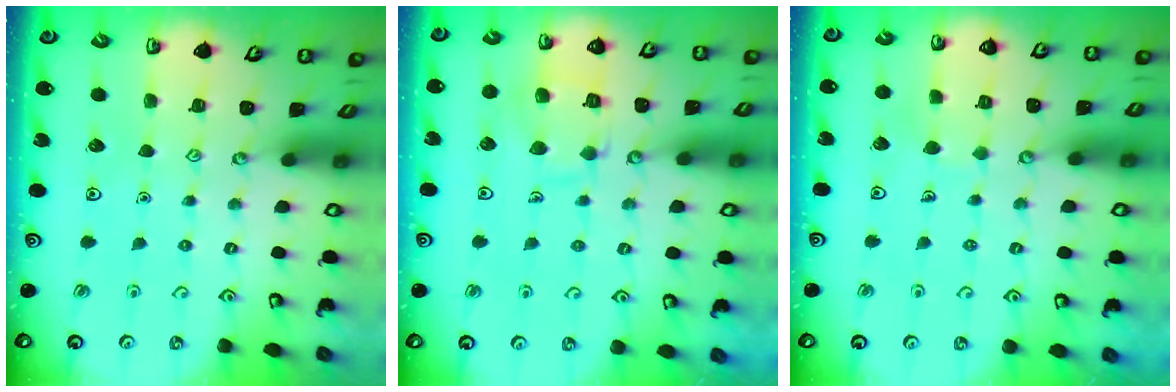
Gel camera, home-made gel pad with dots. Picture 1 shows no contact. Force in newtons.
{"total": 9.9, "press": 9.9, "slide": 0.9}
{"total": 4.0, "press": 4.0, "slide": 0.2}